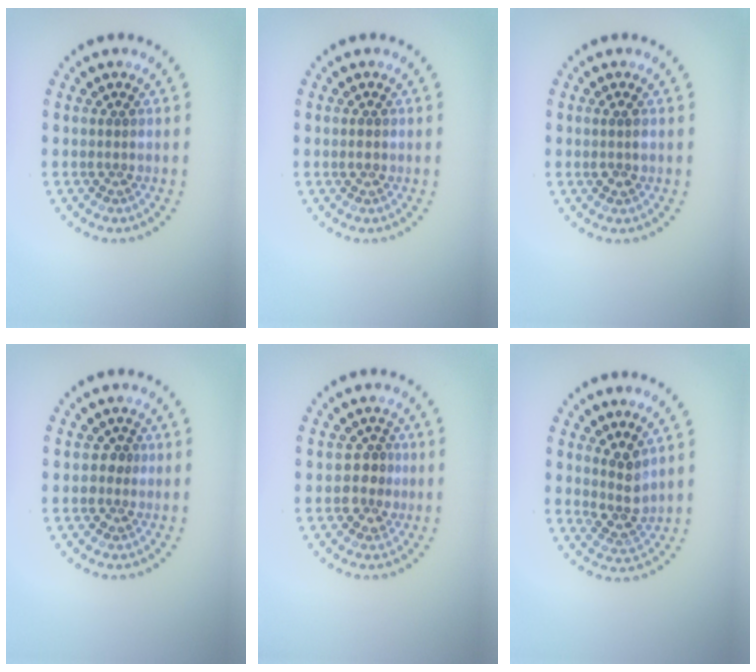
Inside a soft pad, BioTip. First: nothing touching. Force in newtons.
{"total": 0.9, "press": 0.9, "slide": 0.1}
{"total": 1.0, "press": 0.9, "slide": 0.4}
{"total": 1.1, "press": 1.0, "slide": 0.4}
{"total": 2.1, "press": 2.0, "slide": 0.9}
{"total": 2.5, "press": 2.0, "slide": 1.5}